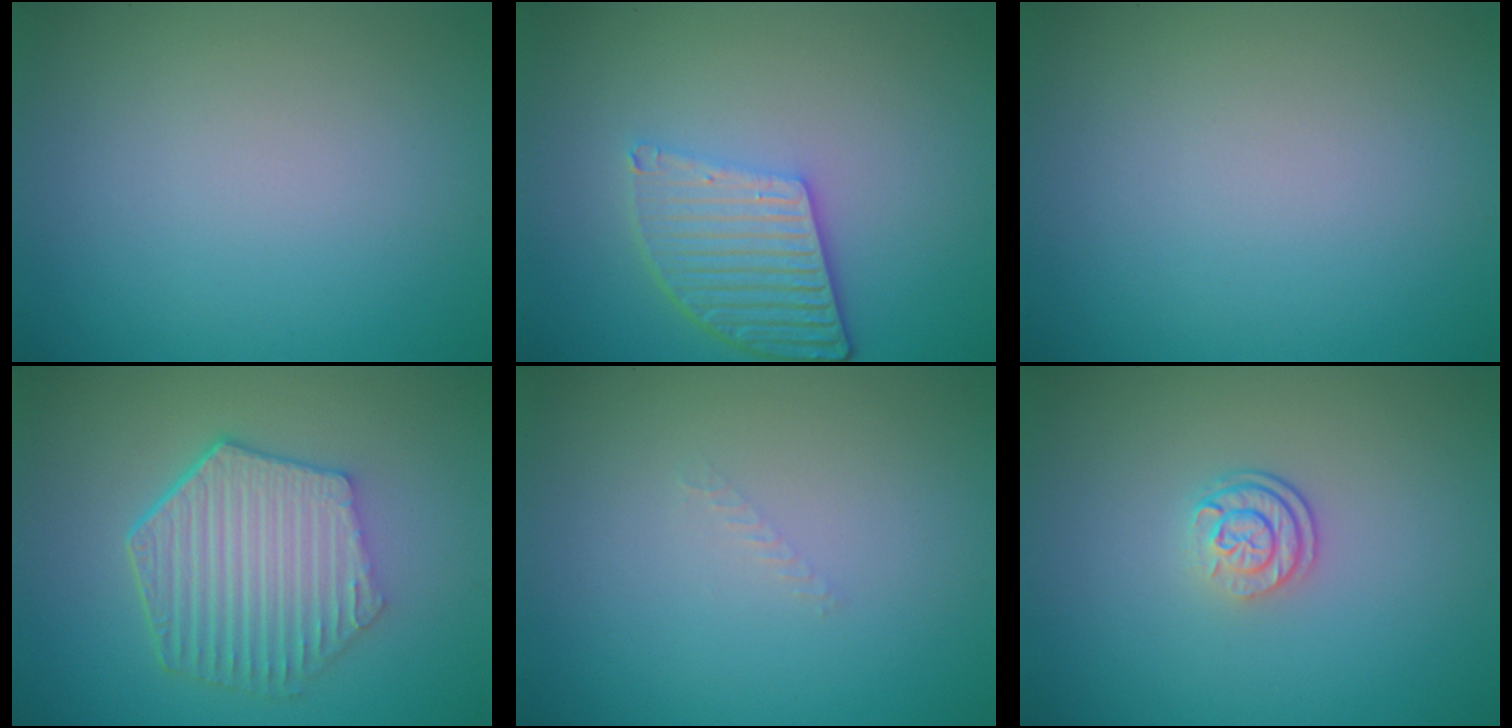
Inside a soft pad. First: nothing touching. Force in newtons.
{"total": 5.0, "press": 3.8, "slide": 3.3}
{"total": 0.0}
{"total": 6.4, "press": 4.8, "slide": 4.3}
{"total": 0.6, "press": 0.6, "slide": 0.1}
{"total": 2.6, "press": 1.9, "slide": 1.8}